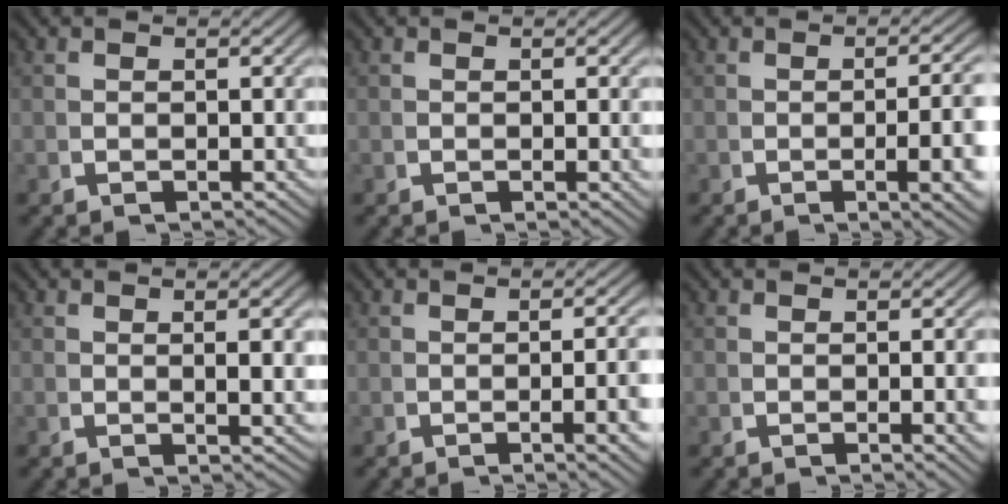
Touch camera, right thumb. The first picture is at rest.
{"total": 0.7, "force": [0.0, 0.1, 0.7], "torque": [-0.012, 0.001, 0.000]}
{"total": 5.1, "force": [-1.2, 1.3, 4.8], "torque": [-0.070, 0.003, -0.014]}
{"total": 2.0, "force": [0.4, 0.3, 1.9], "torque": [-0.029, -0.002, 0.009]}
{"total": 3.7, "force": [-1.0, 0.8, 3.5], "torque": [-0.047, 0.006, -0.014]}
{"total": 1.5, "force": [-0.1, 0.3, 1.5], "torque": [-0.019, 0.002, -0.002]}